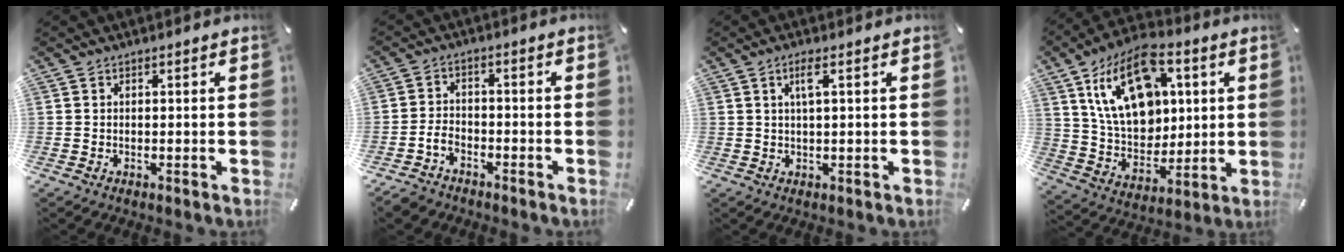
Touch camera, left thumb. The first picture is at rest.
{"total": 4.5, "force": [-3.0, 2.9, 1.9], "torque": [-0.043, 0.014, -0.058]}
{"total": 3.4, "force": [1.2, 0.6, 3.1], "torque": [-0.067, 0.004, 0.018]}
{"total": 19.6, "force": [7.1, 13.4, 12.4], "torque": [-0.241, -0.022, 0.125]}